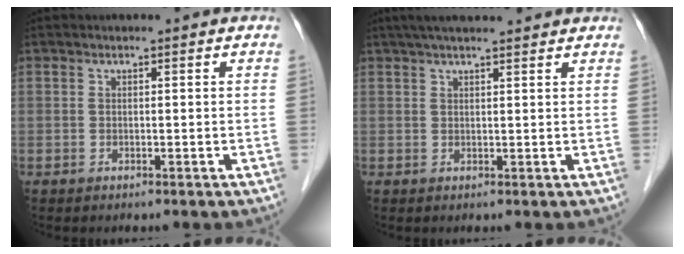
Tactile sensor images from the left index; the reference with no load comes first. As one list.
[{"total": 9.7, "force": [8.4, 1.1, 4.8], "torque": [-0.072, 0.038, 0.115]}]